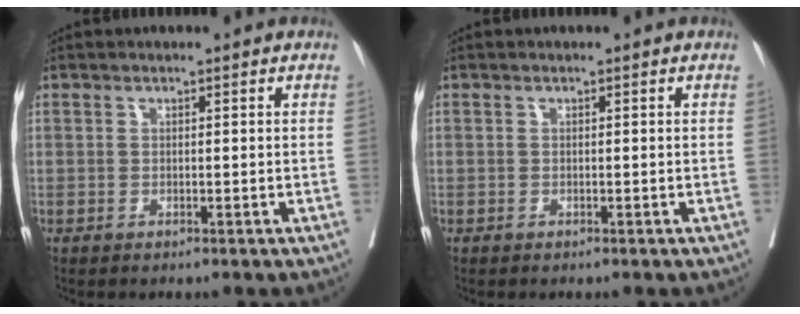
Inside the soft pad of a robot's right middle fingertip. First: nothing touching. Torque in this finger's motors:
{"motor_torque": [0.11, -0.33, -0.51, -0.19]}